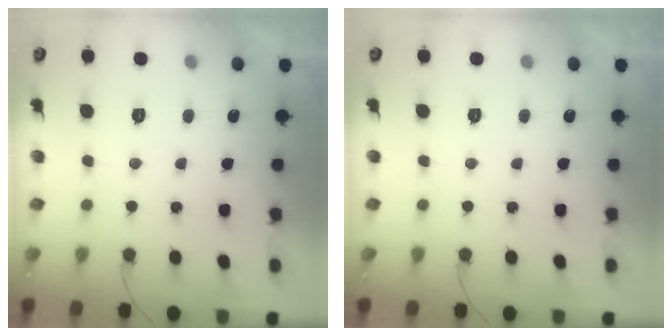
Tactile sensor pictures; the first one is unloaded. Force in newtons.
{"total": 0.0}